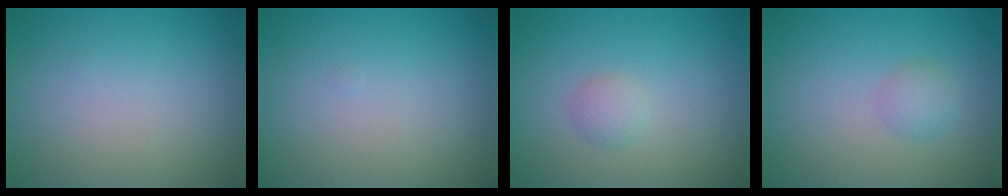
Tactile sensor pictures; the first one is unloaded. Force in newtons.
{"total": 0.0}
{"total": 1.3, "press": 1.3, "slide": 0.1}
{"total": 1.6, "press": 1.6, "slide": 0.0}